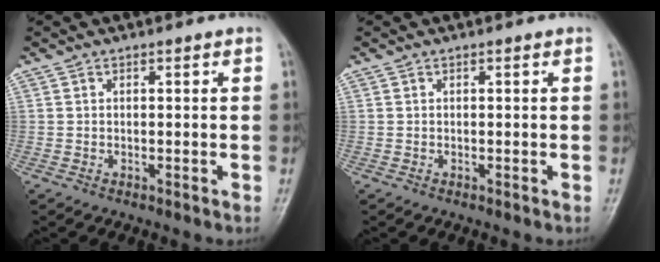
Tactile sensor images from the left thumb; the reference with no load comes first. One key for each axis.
{"total": 0.0}